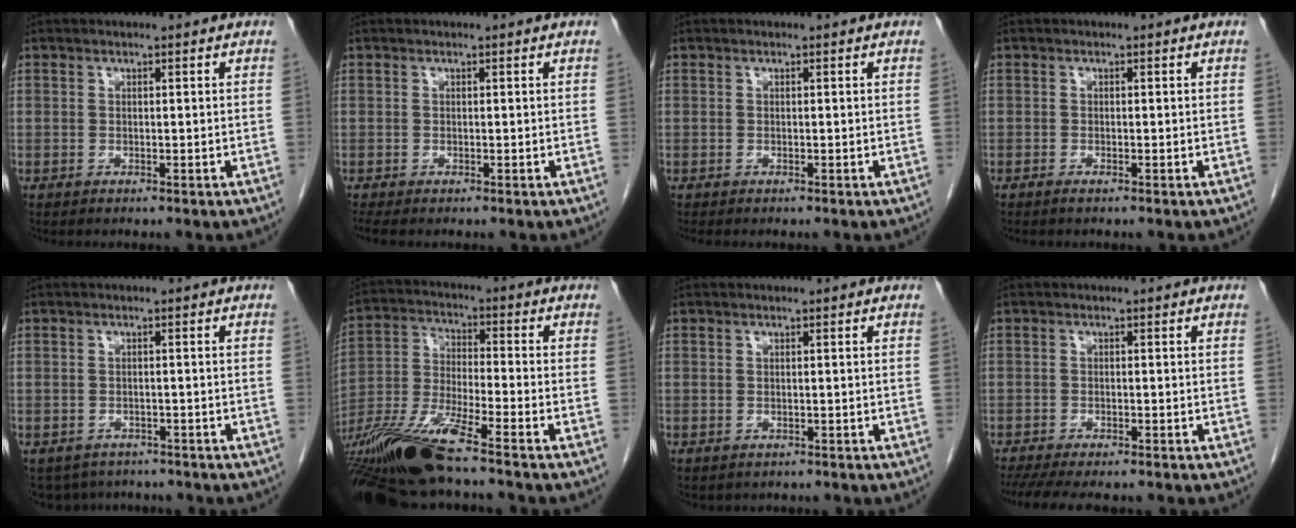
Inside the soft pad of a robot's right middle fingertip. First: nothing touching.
{"total": 0.6, "force": [-0.6, -0.2, 0.2], "torque": [-0.005, -0.001, -0.011]}
{"total": 0.9, "force": [-0.8, 0.2, 0.4], "torque": [-0.007, -0.002, -0.010]}
{"total": 0.7, "force": [-0.6, 0.0, 0.4], "torque": [-0.010, -0.001, -0.011]}
{"total": 6.0, "force": [-5.1, 3.0, 0.6], "torque": [-0.004, 0.001, -0.067]}
{"total": 15.5, "force": [-11.8, 0.5, 10.1], "torque": [-0.217, -0.027, -0.226]}
{"total": 1.2, "force": [-0.9, 0.8, 0.2], "torque": [-0.008, 0.000, -0.009]}
{"total": 10.4, "force": [-8.9, 2.4, 4.9], "torque": [-0.078, -0.013, -0.127]}